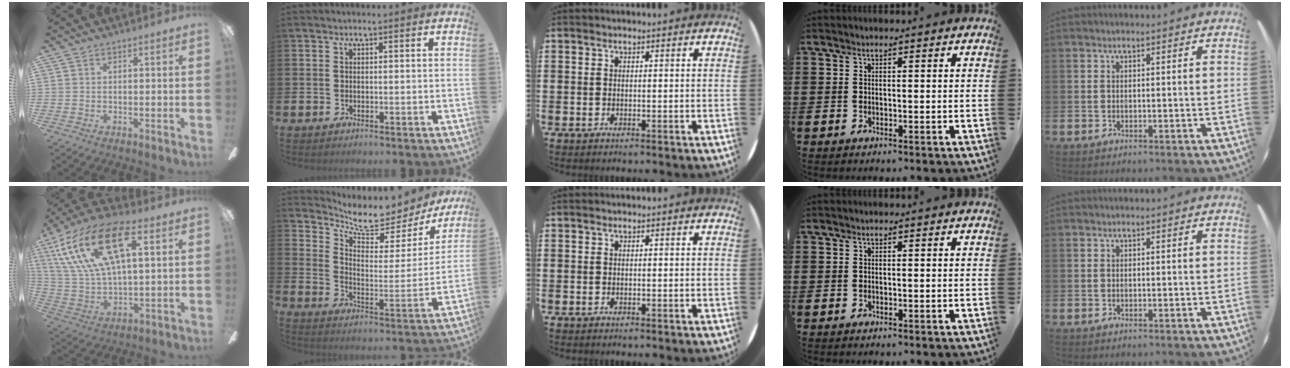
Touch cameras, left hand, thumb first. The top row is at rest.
{"thumb": {"total": 22.1, "force": [9.9, 10.3, 16.9], "torque": [-0.352, -0.018, 0.166]}, "index": {"total": 7.6, "force": [7.0, 2.0, 2.0], "torque": [-0.068, -0.060, 0.117]}}